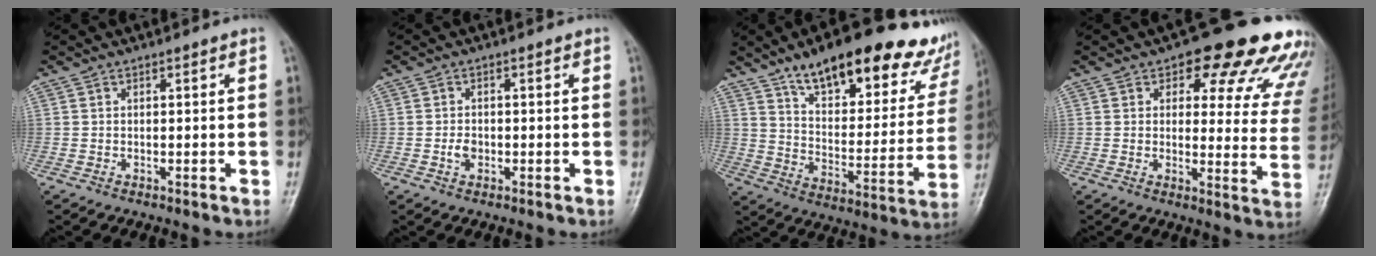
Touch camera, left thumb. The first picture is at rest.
{"total": 2.1, "force": [-0.6, 1.5, 1.3], "torque": [-0.018, 0.003, -0.012]}
{"total": 26.7, "force": [18.0, 9.6, 17.3], "torque": [-0.203, -0.060, 0.258]}
{"total": 19.2, "force": [13.8, 8.1, 10.5], "torque": [-0.065, -0.061, 0.143]}